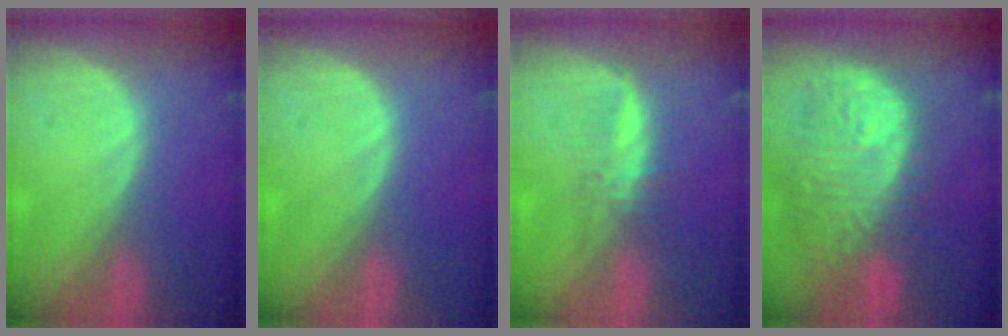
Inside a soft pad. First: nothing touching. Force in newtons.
{"total": 0.0}
{"total": 3.1, "press": 3.1, "slide": 0.5}
{"total": 13.0, "press": 11.1, "slide": 6.8}